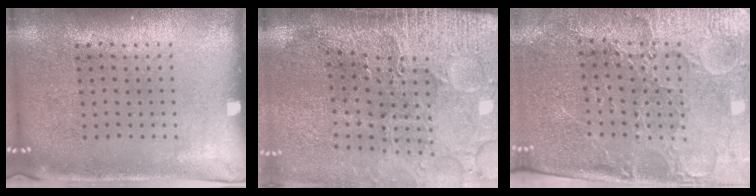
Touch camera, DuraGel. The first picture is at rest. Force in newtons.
{"total": 3.5, "press": 3.4, "slide": 1.1}
{"total": 3.5, "press": 3.3, "slide": 1.2}